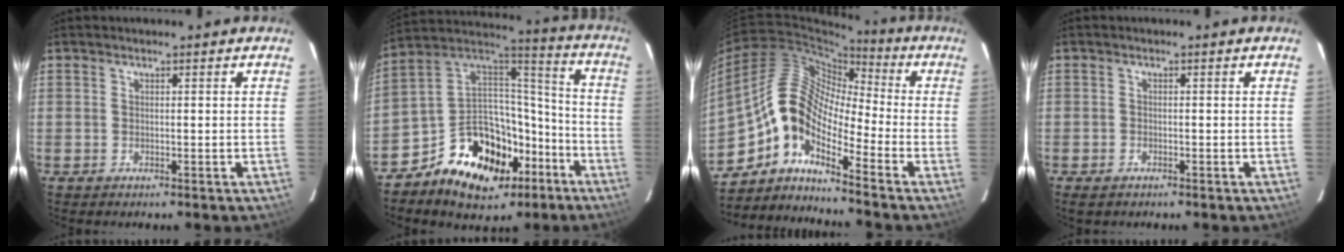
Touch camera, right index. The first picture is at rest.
{"total": 20.8, "force": [-10.1, 13.6, 12.0], "torque": [-0.241, 0.045, -0.144]}
{"total": 11.1, "force": [-6.1, 4.3, 8.2], "torque": [-0.135, 0.017, -0.140]}
{"total": 0.8, "force": [-0.7, 0.4, 0.1], "torque": [-0.005, 0.001, -0.013]}